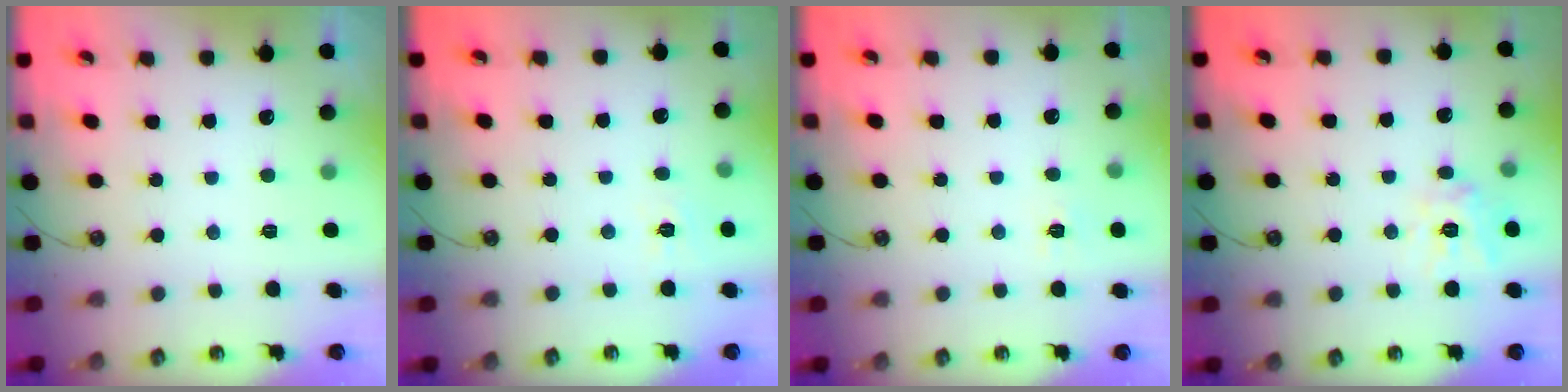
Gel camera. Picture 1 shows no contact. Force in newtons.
{"total": 3.5, "press": 3.4, "slide": 0.6}
{"total": 5.3, "press": 5.3, "slide": 0.6}
{"total": 11.8, "press": 11.7, "slide": 1.2}